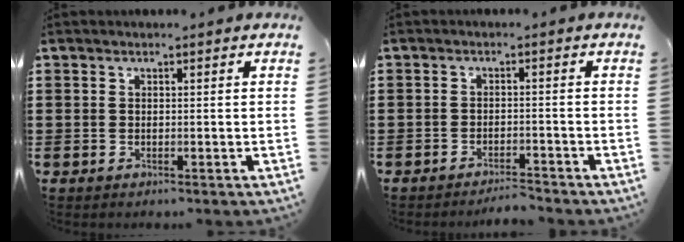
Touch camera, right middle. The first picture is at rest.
{"total": 2.5, "force": [-2.5, 0.0, 0.4], "torque": [-0.010, 0.002, -0.051]}